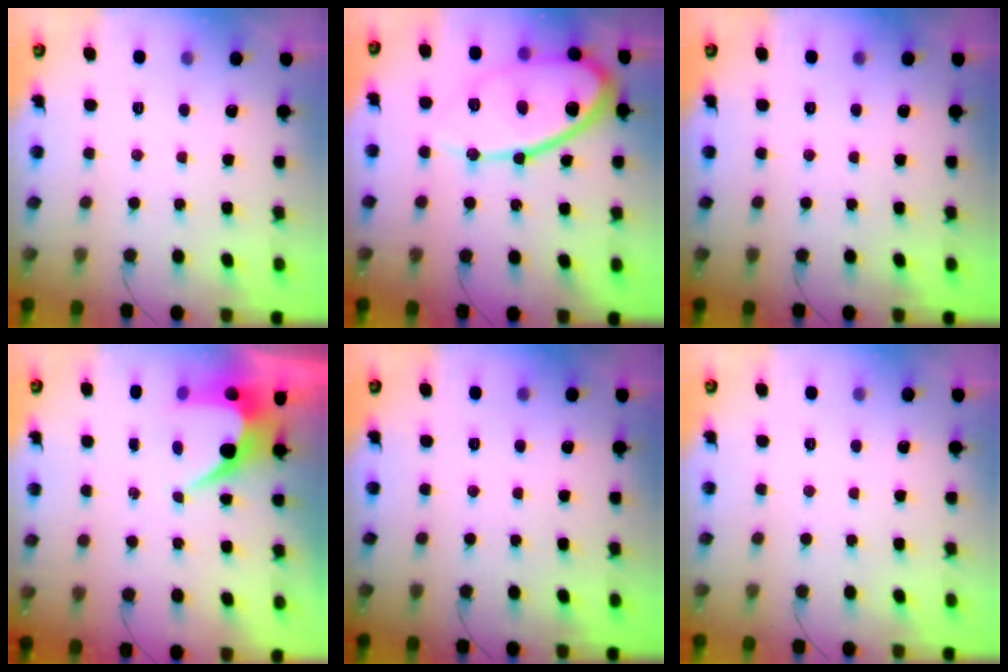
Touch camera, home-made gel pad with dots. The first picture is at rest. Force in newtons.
{"total": 19.5, "press": 19.5, "slide": 1.5}
{"total": 0.0}
{"total": 6.8, "press": 6.8, "slide": 0.5}
{"total": 0.0}
{"total": 0.0}